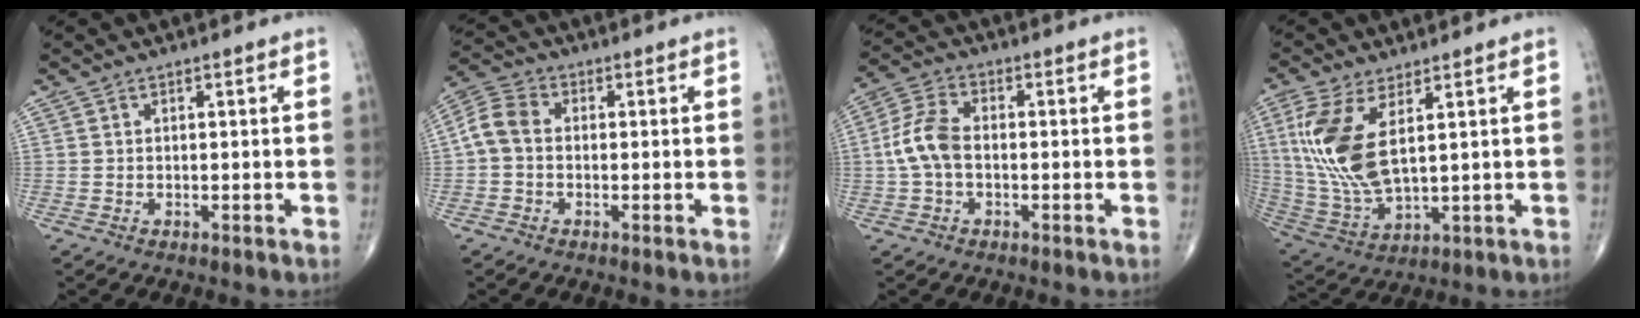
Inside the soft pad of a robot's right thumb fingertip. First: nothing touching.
{"total": 5.8, "force": [-0.3, 4.2, 4.0], "torque": [-0.076, 0.017, -0.019]}
{"total": 7.4, "force": [-0.7, 4.4, 5.9], "torque": [-0.132, 0.021, -0.021]}
{"total": 14.2, "force": [4.0, 6.1, 12.2], "torque": [-0.277, -0.017, 0.092]}